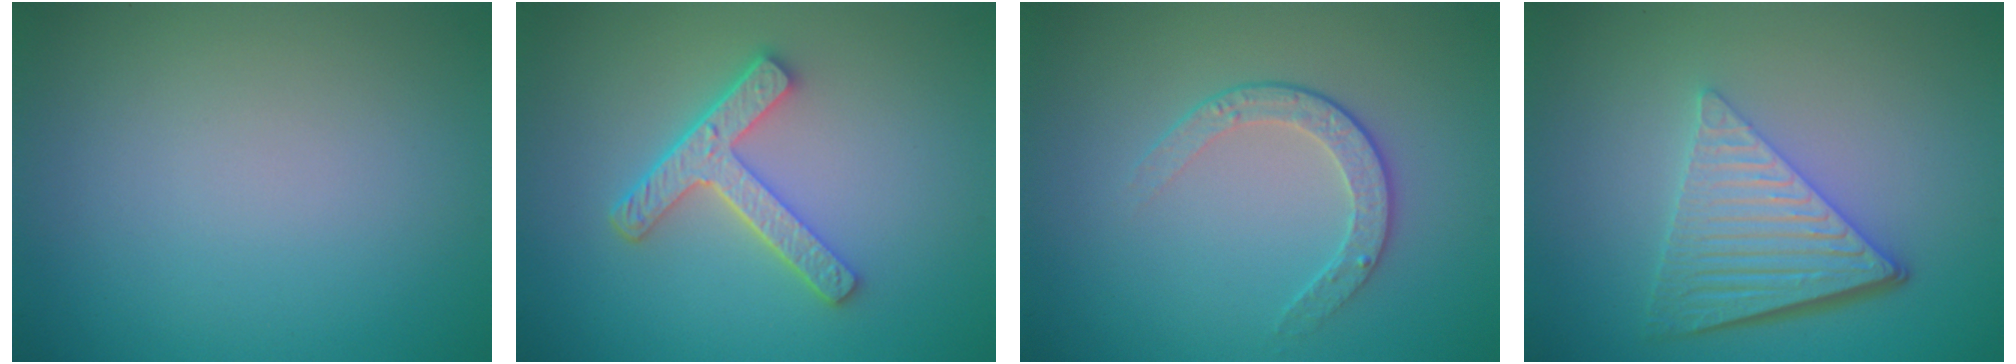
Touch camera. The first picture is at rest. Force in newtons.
{"total": 4.3, "press": 3.3, "slide": 2.7}
{"total": 2.2, "press": 1.6, "slide": 1.5}
{"total": 6.2, "press": 4.3, "slide": 4.4}